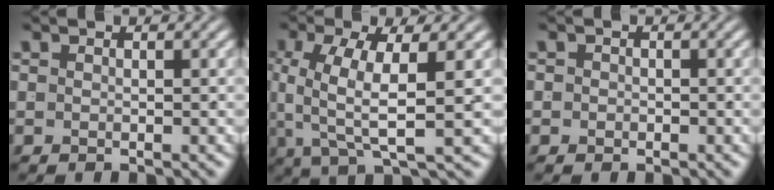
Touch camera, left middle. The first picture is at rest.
{"total": 6.2, "force": [0.3, 2.0, 5.9], "torque": [-0.106, -0.009, 0.012]}
{"total": 0.9, "force": [-0.5, 0.7, 0.1], "torque": [-0.004, -0.006, -0.007]}